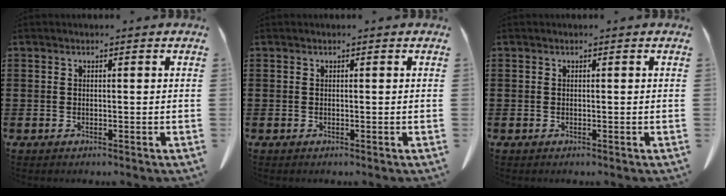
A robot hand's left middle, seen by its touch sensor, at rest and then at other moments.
{"total": 0.0}
{"total": 0.0}